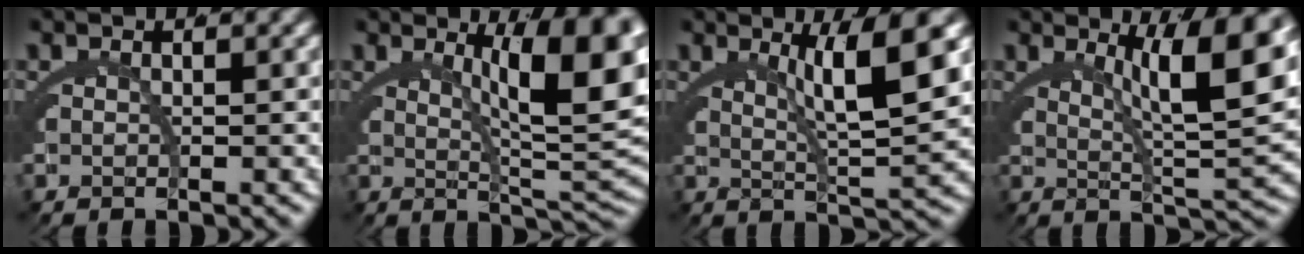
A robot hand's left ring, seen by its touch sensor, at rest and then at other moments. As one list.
[{"total": 10.4, "force": [3.1, 2.9, 9.6], "torque": [-0.106, 0.000, 0.051]}, {"total": 6.2, "force": [2.3, 0.8, 5.7], "torque": [-0.084, 0.000, 0.044]}, {"total": 8.4, "force": [3.1, 1.5, 7.6], "torque": [-0.100, 0.002, 0.054]}]